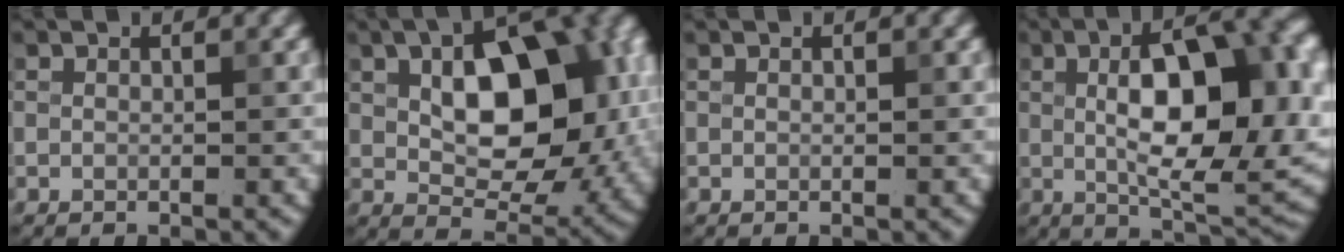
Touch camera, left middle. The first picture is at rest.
{"total": 14.0, "force": [2.3, 8.1, 11.2], "torque": [-0.153, 0.014, 0.047]}
{"total": 0.0}
{"total": 11.9, "force": [1.2, 5.2, 10.6], "torque": [-0.147, 0.010, 0.025]}